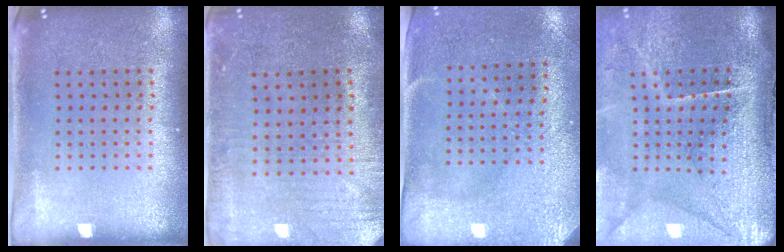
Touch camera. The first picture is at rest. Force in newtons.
{"total": 0.5, "press": 0.3, "slide": 0.5}
{"total": 2.9, "press": 2.4, "slide": 1.6}
{"total": 4.8, "press": 3.9, "slide": 2.7}